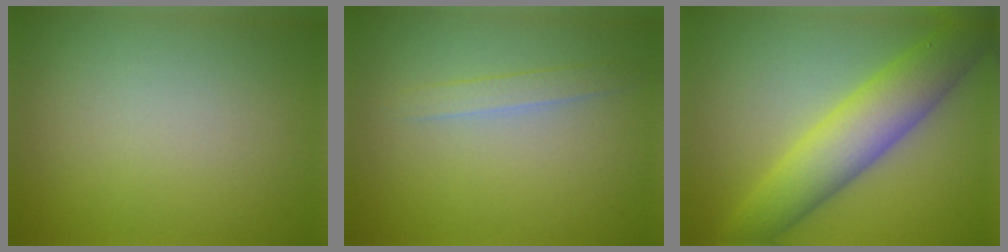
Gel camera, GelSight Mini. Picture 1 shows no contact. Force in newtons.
{"total": 1.5, "press": 1.5, "slide": 0.0}
{"total": 7.4, "press": 7.4, "slide": 0.4}